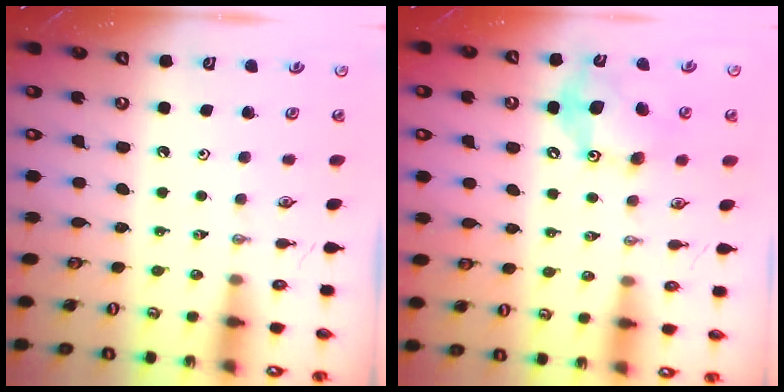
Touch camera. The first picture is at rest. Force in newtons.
{"total": 12.8, "press": 12.8, "slide": 0.2}